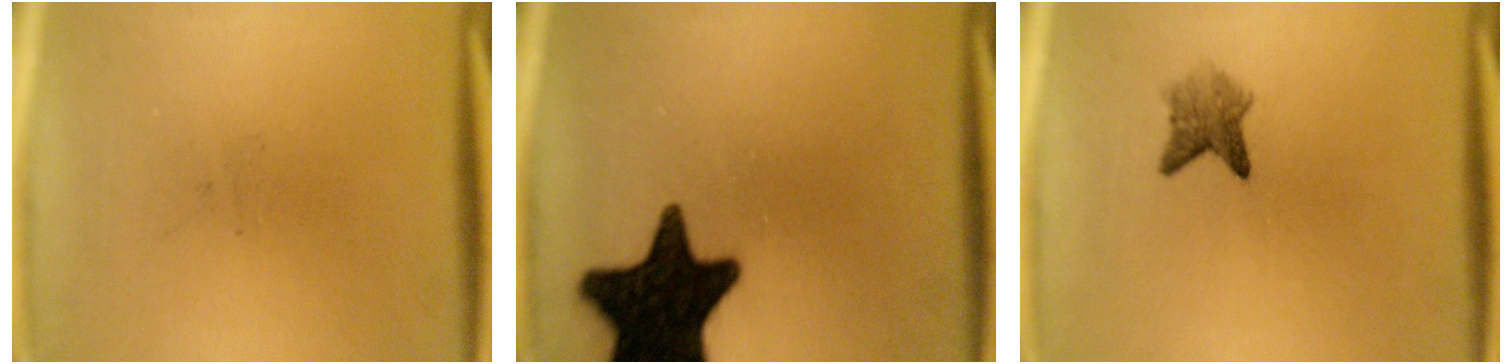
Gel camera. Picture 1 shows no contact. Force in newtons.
{"total": 18.2}
{"total": 2.9}